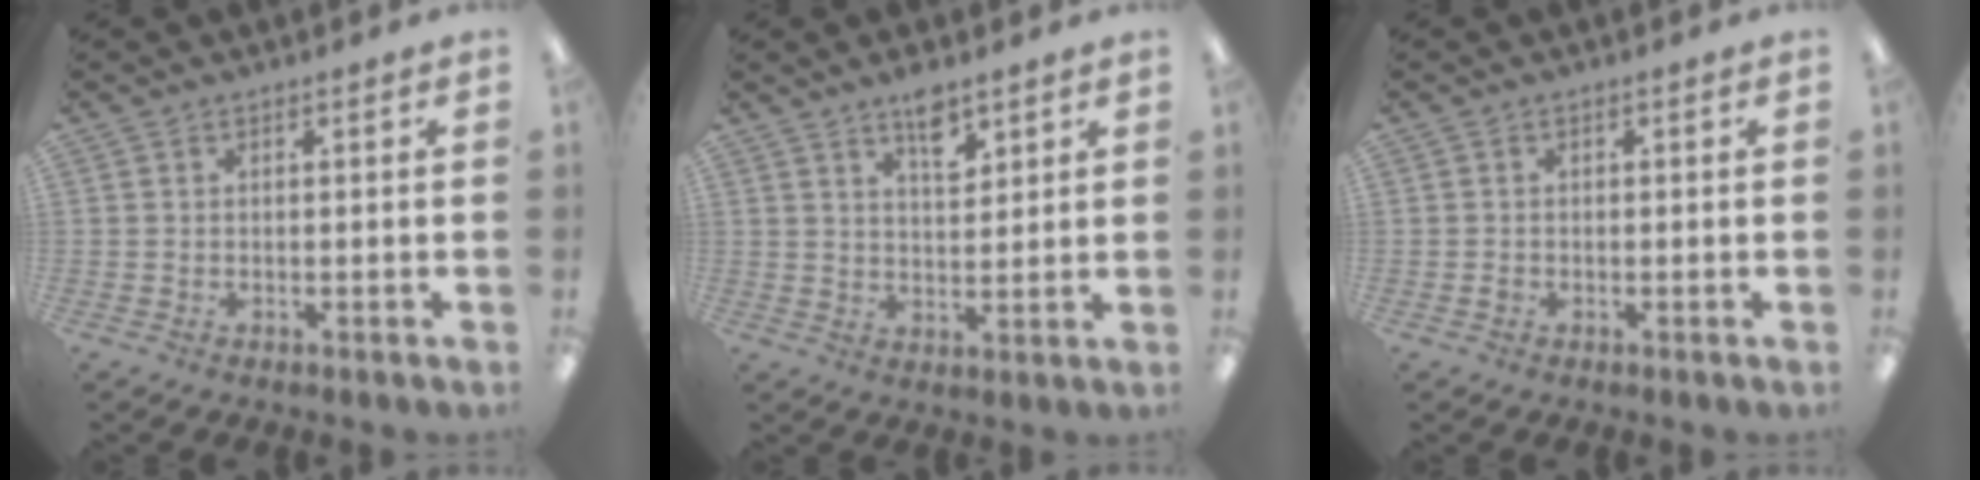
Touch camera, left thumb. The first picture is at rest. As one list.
[{"total": 6.4, "force": [4.5, 2.5, 3.8], "torque": [-0.045, -0.029, 0.074]}, {"total": 0.7, "force": [-0.3, 0.6, 0.3], "torque": [-0.005, 0.002, -0.007]}]